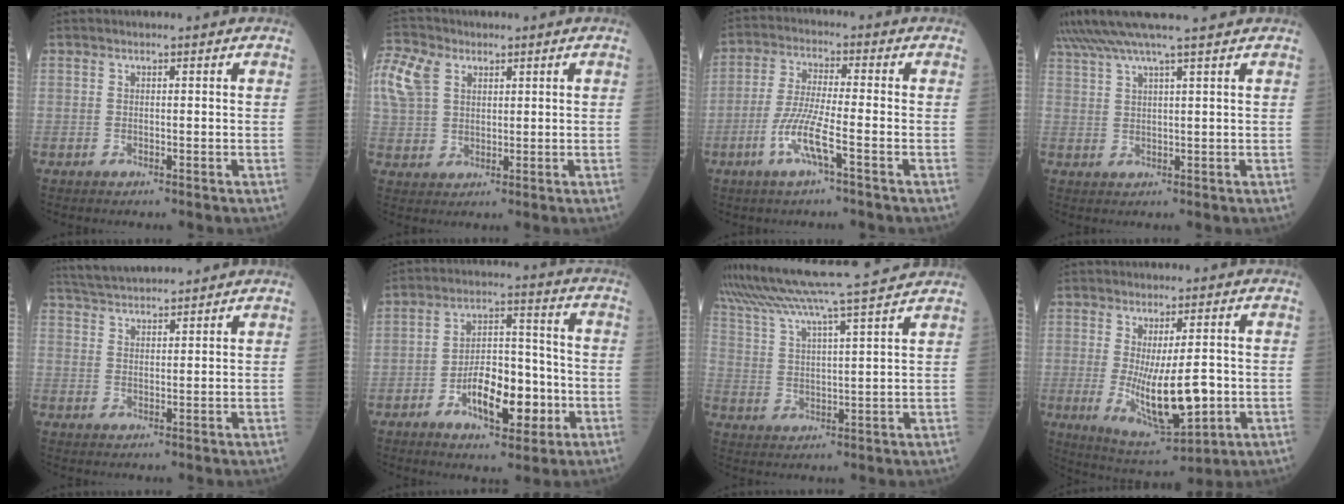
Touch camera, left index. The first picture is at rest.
{"total": 10.2, "force": [4.5, 7.0, 5.9], "torque": [-0.163, 0.027, 0.093]}
{"total": 7.1, "force": [-3.1, 0.1, 6.4], "torque": [-0.135, -0.006, -0.064]}
{"total": 11.4, "force": [9.4, -0.8, 6.4], "torque": [-0.114, 0.034, 0.142]}
{"total": 7.5, "force": [7.2, 0.4, 2.1], "torque": [-0.047, 0.034, 0.127]}
{"total": 11.0, "force": [-4.0, 4.9, 9.0], "torque": [-0.161, 0.013, -0.063]}
{"total": 16.8, "force": [14.9, -0.7, 7.8], "torque": [-0.154, 0.009, 0.232]}
{"total": 11.2, "force": [-1.7, 2.9, 10.7], "torque": [-0.187, -0.029, -0.013]}